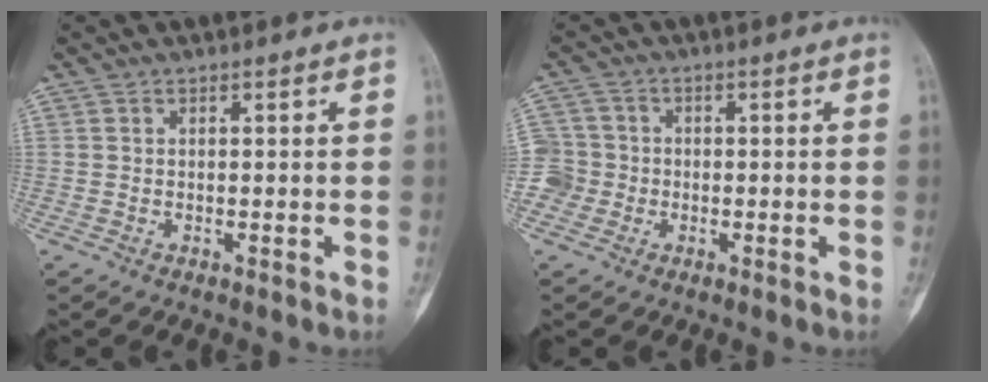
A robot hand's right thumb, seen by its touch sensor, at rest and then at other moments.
{"total": 5.2, "force": [-1.3, 5.0, 0.5], "torque": [0.005, 0.014, -0.030]}